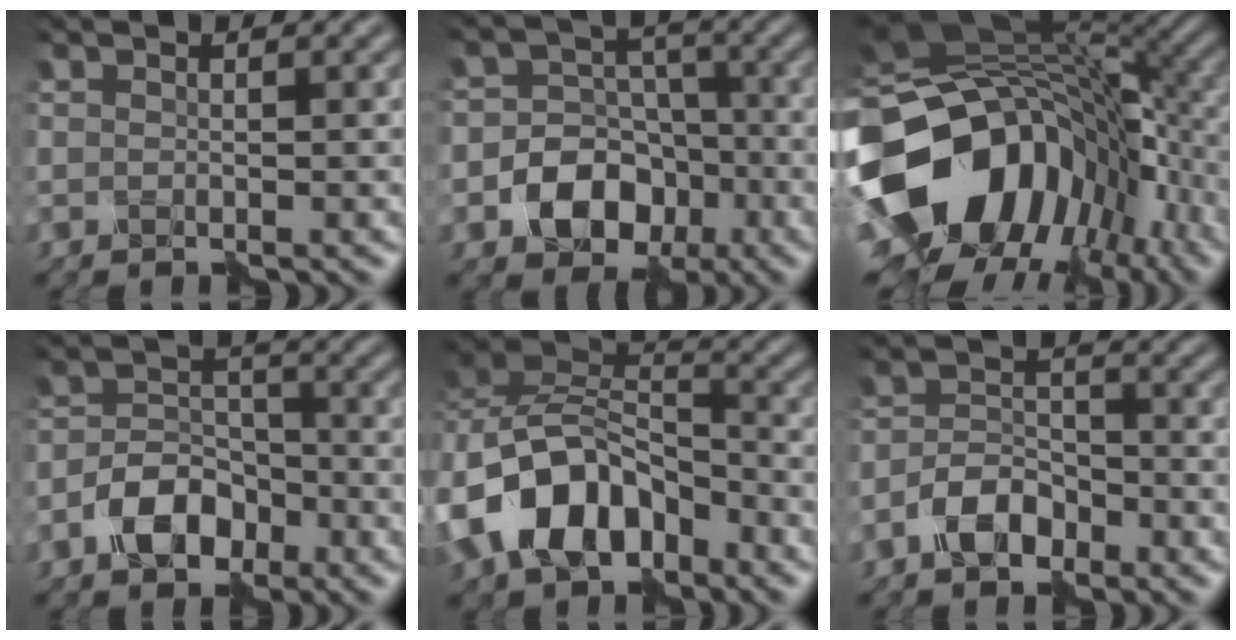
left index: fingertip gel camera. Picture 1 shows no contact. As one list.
[{"total": 7.1, "force": [-2.7, 5.8, 3.1], "torque": [-0.031, 0.002, -0.069]}, {"total": 18.0, "force": [-3.8, 14.0, 10.8], "torque": [-0.218, -0.018, -0.051]}, {"total": 4.5, "force": [-2.6, 2.8, 2.4], "torque": [-0.044, 0.006, -0.051]}, {"total": 10.6, "force": [-4.7, 7.1, 6.3], "torque": [-0.123, 0.006, -0.097]}, {"total": 3.5, "force": [-2.3, 1.9, 1.9], "torque": [-0.034, 0.011, -0.048]}]